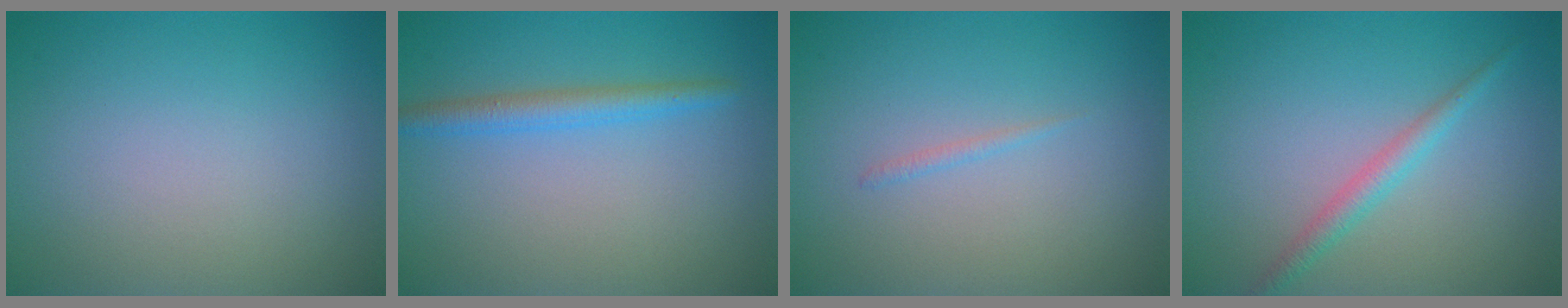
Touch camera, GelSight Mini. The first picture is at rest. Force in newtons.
{"total": 2.4, "press": 2.4, "slide": 0.2}
{"total": 0.6, "press": 0.5, "slide": 0.1}
{"total": 1.9, "press": 1.9, "slide": 0.1}